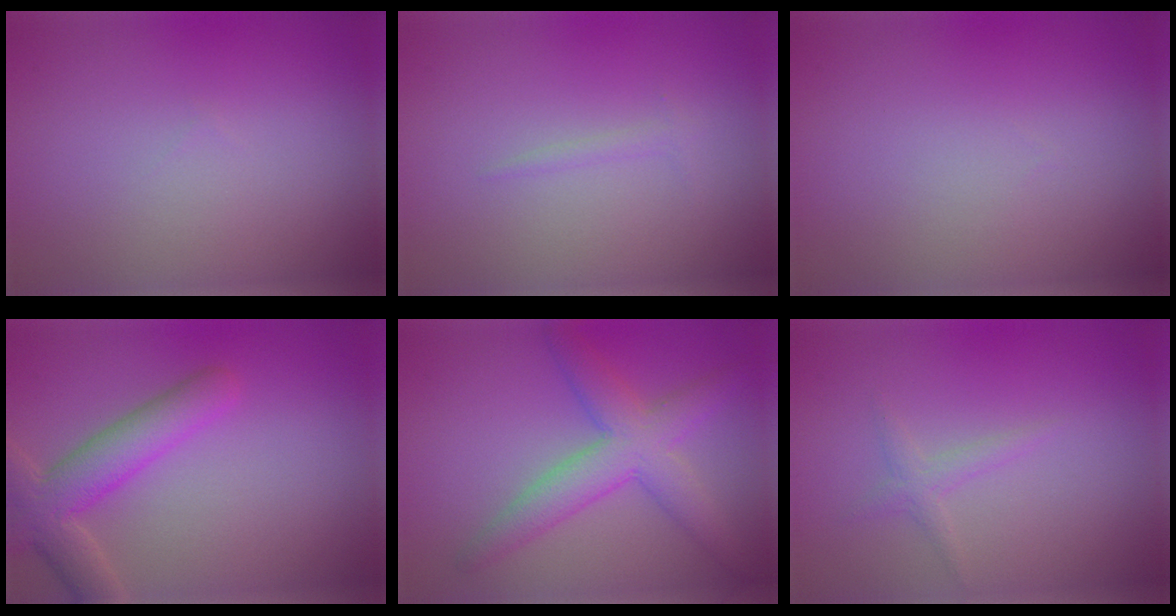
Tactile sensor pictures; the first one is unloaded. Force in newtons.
{"total": 0.7, "press": 0.7, "slide": 0.0}
{"total": 0.0}
{"total": 5.3, "press": 5.3, "slide": 0.4}
{"total": 5.0, "press": 5.0, "slide": 0.2}
{"total": 1.3, "press": 1.3, "slide": 0.1}